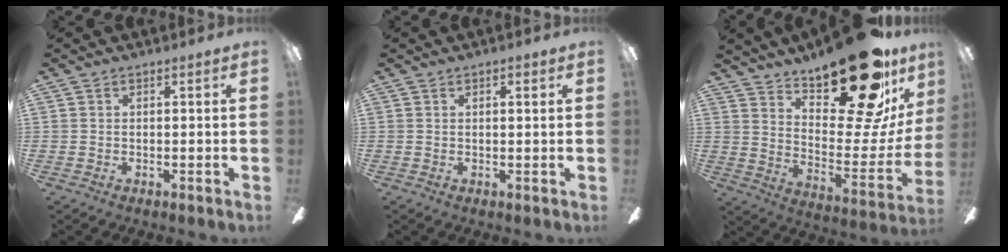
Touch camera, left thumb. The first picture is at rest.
{"total": 1.2, "force": [0.8, 0.4, 0.9], "torque": [-0.012, -0.002, 0.011]}
{"total": 27.5, "force": [19.6, 9.6, 16.6], "torque": [-0.210, -0.130, 0.321]}